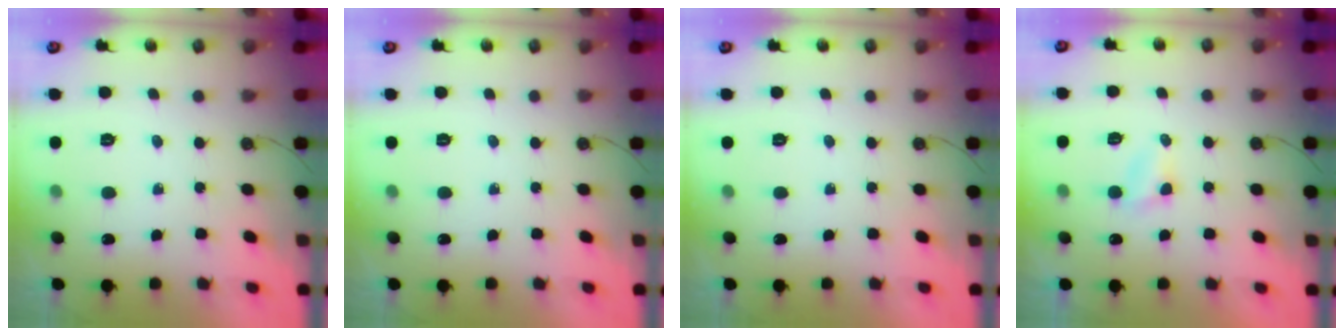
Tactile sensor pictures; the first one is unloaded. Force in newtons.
{"total": 0.0}
{"total": 0.0}
{"total": 3.0, "press": 3.0, "slide": 0.3}